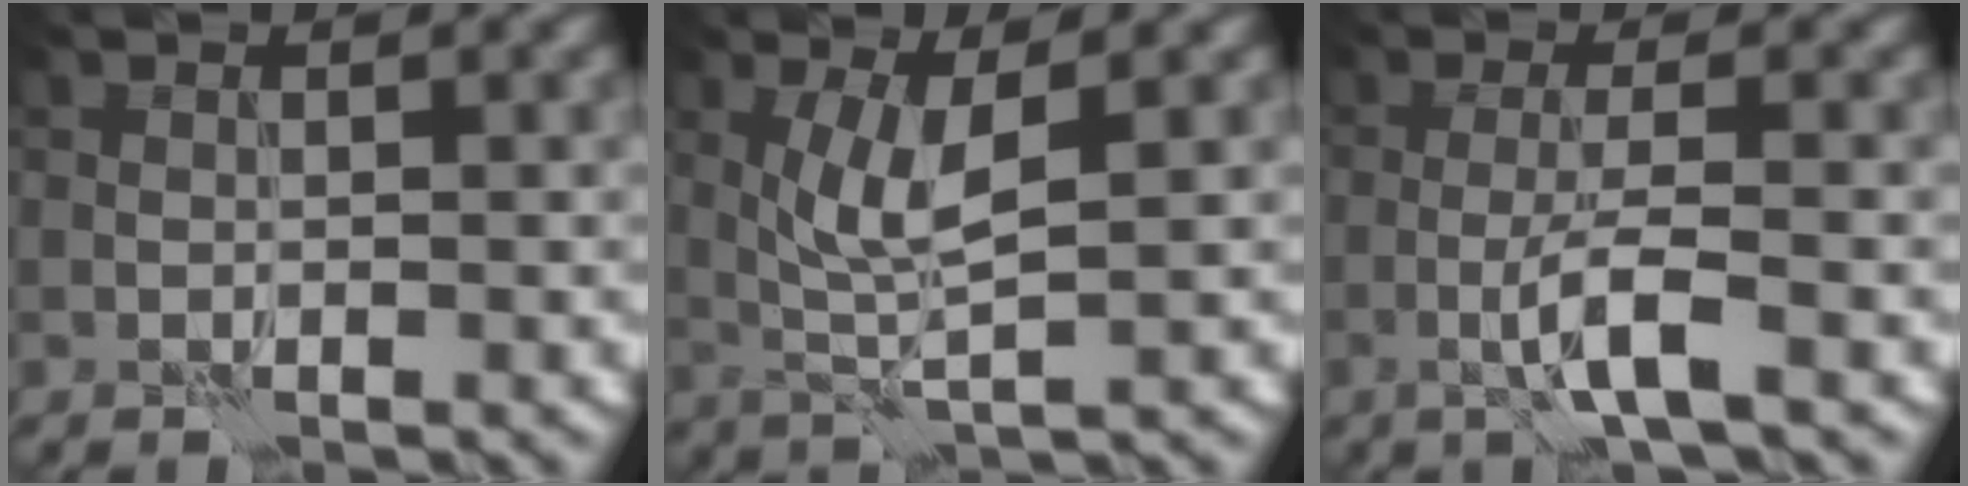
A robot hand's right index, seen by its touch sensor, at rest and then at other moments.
{"total": 3.9, "force": [0.9, 0.9, 3.7], "torque": [-0.079, 0.000, 0.023]}
{"total": 3.3, "force": [-1.2, 0.3, 3.0], "torque": [-0.057, 0.007, -0.030]}